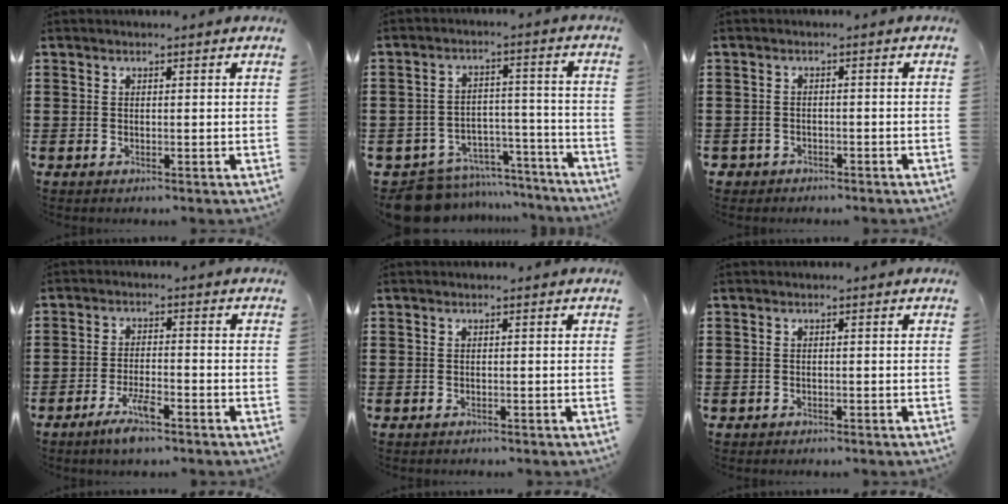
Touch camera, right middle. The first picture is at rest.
{"total": 9.6, "force": [-8.9, 3.0, 2.0], "torque": [-0.042, 0.035, -0.172]}
{"total": 1.9, "force": [-1.6, 0.9, -0.2], "torque": [-0.003, 0.003, -0.039]}
{"total": 5.0, "force": [-3.3, 1.0, 3.6], "torque": [-0.072, -0.001, -0.061]}
{"total": 0.7, "force": [-0.7, 0.3, 0.0], "torque": [0.000, 0.002, -0.015]}
{"total": 1.0, "force": [-0.9, 0.4, -0.1], "torque": [-0.001, 0.004, -0.020]}